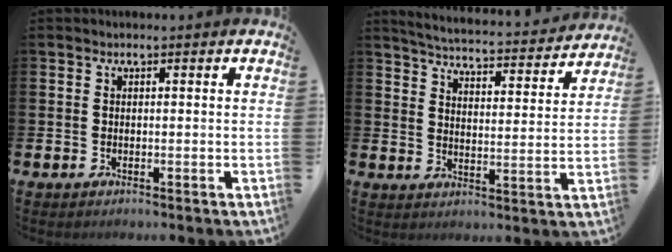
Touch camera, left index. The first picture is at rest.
{"total": 4.8, "force": [4.7, 0.2, 0.9], "torque": [-0.032, -0.043, 0.075]}